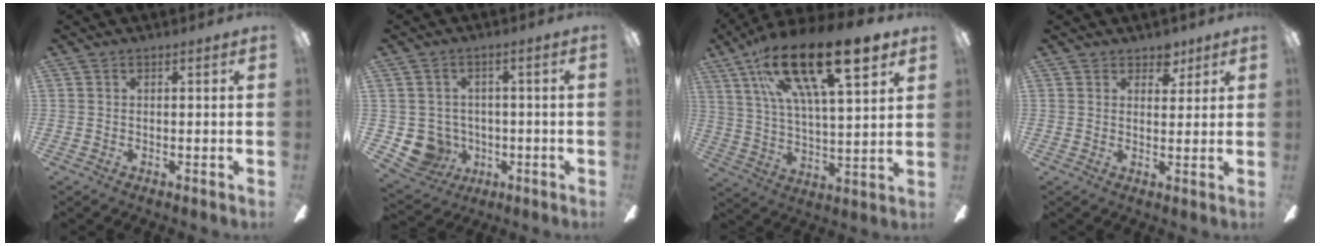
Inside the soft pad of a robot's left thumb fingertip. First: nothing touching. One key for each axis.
{"total": 7.8, "fx": -1.6, "fy": 7.3, "fz": 2.3, "tx": -0.077, "ty": 0.007, "tz": -0.024}
{"total": 23.6, "fx": 14.5, "fy": 7.4, "fz": 17.1, "tx": -0.291, "ty": -0.067, "tz": 0.238}
{"total": 4.5, "fx": 3.5, "fy": 2.5, "fz": 1.2, "tx": 0.001, "ty": -0.016, "tz": 0.061}